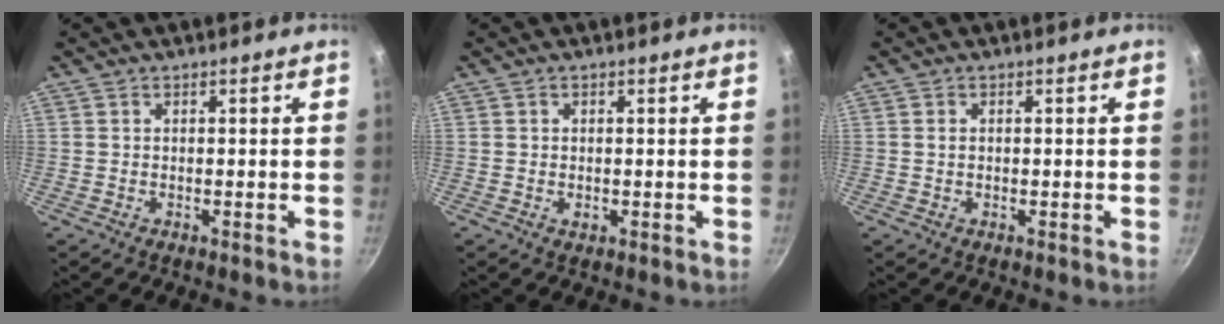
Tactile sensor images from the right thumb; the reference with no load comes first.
{"total": 1.1, "force": [-0.1, 0.9, 0.6], "torque": [-0.010, 0.001, -0.002]}
{"total": 1.0, "force": [0.1, 0.8, 0.6], "torque": [-0.009, 0.002, 0.002]}